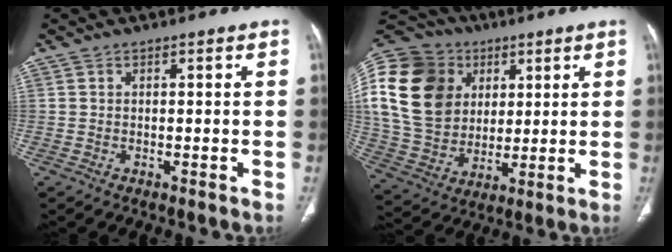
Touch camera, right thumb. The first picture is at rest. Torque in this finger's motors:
{"motor_torque": [-0.62, 1.53, 1.95, 0.83, 0.27]}